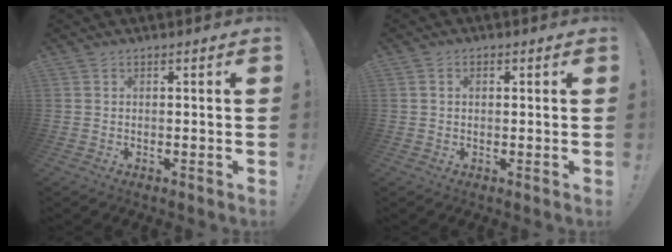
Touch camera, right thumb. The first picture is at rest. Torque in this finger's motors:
{"motor_torque": [-0.08, 0.01, -0.20, 0.28, -0.02]}